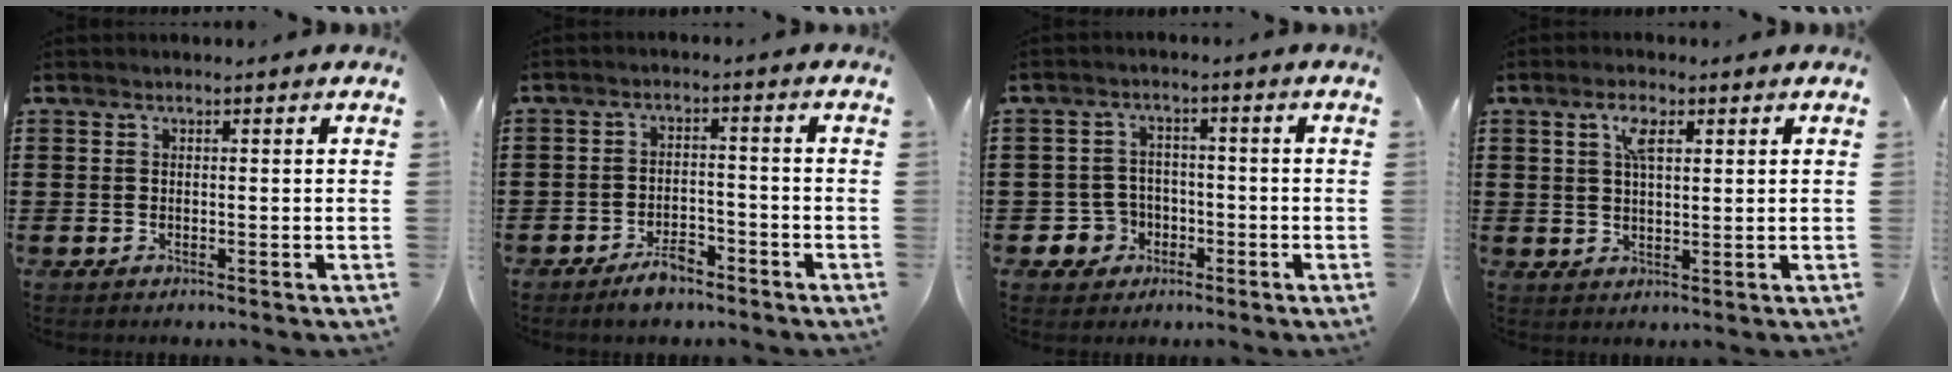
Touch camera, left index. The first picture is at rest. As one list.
[{"total": 3.9, "force": [-3.2, 1.5, 1.6], "torque": [-0.028, 0.013, -0.063]}, {"total": 4.6, "force": [-2.0, 3.9, 1.4], "torque": [-0.049, 0.006, -0.042]}, {"total": 3.8, "force": [1.7, 1.5, 3.0], "torque": [-0.061, 0.005, 0.026]}]